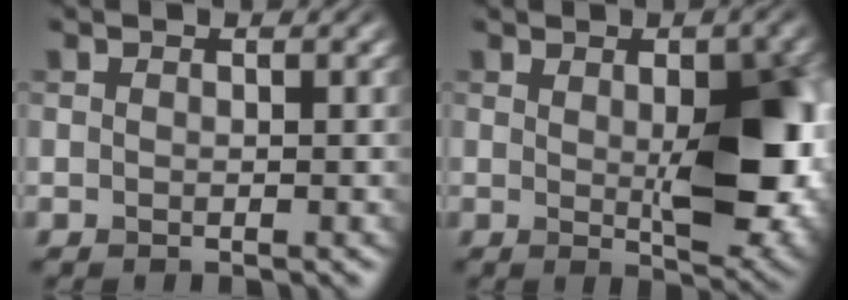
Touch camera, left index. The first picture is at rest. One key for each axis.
{"total": 9.4, "fx": 0.3, "fy": 3.8, "fz": 8.6, "tx": -0.121, "ty": -0.012, "tz": 0.016}